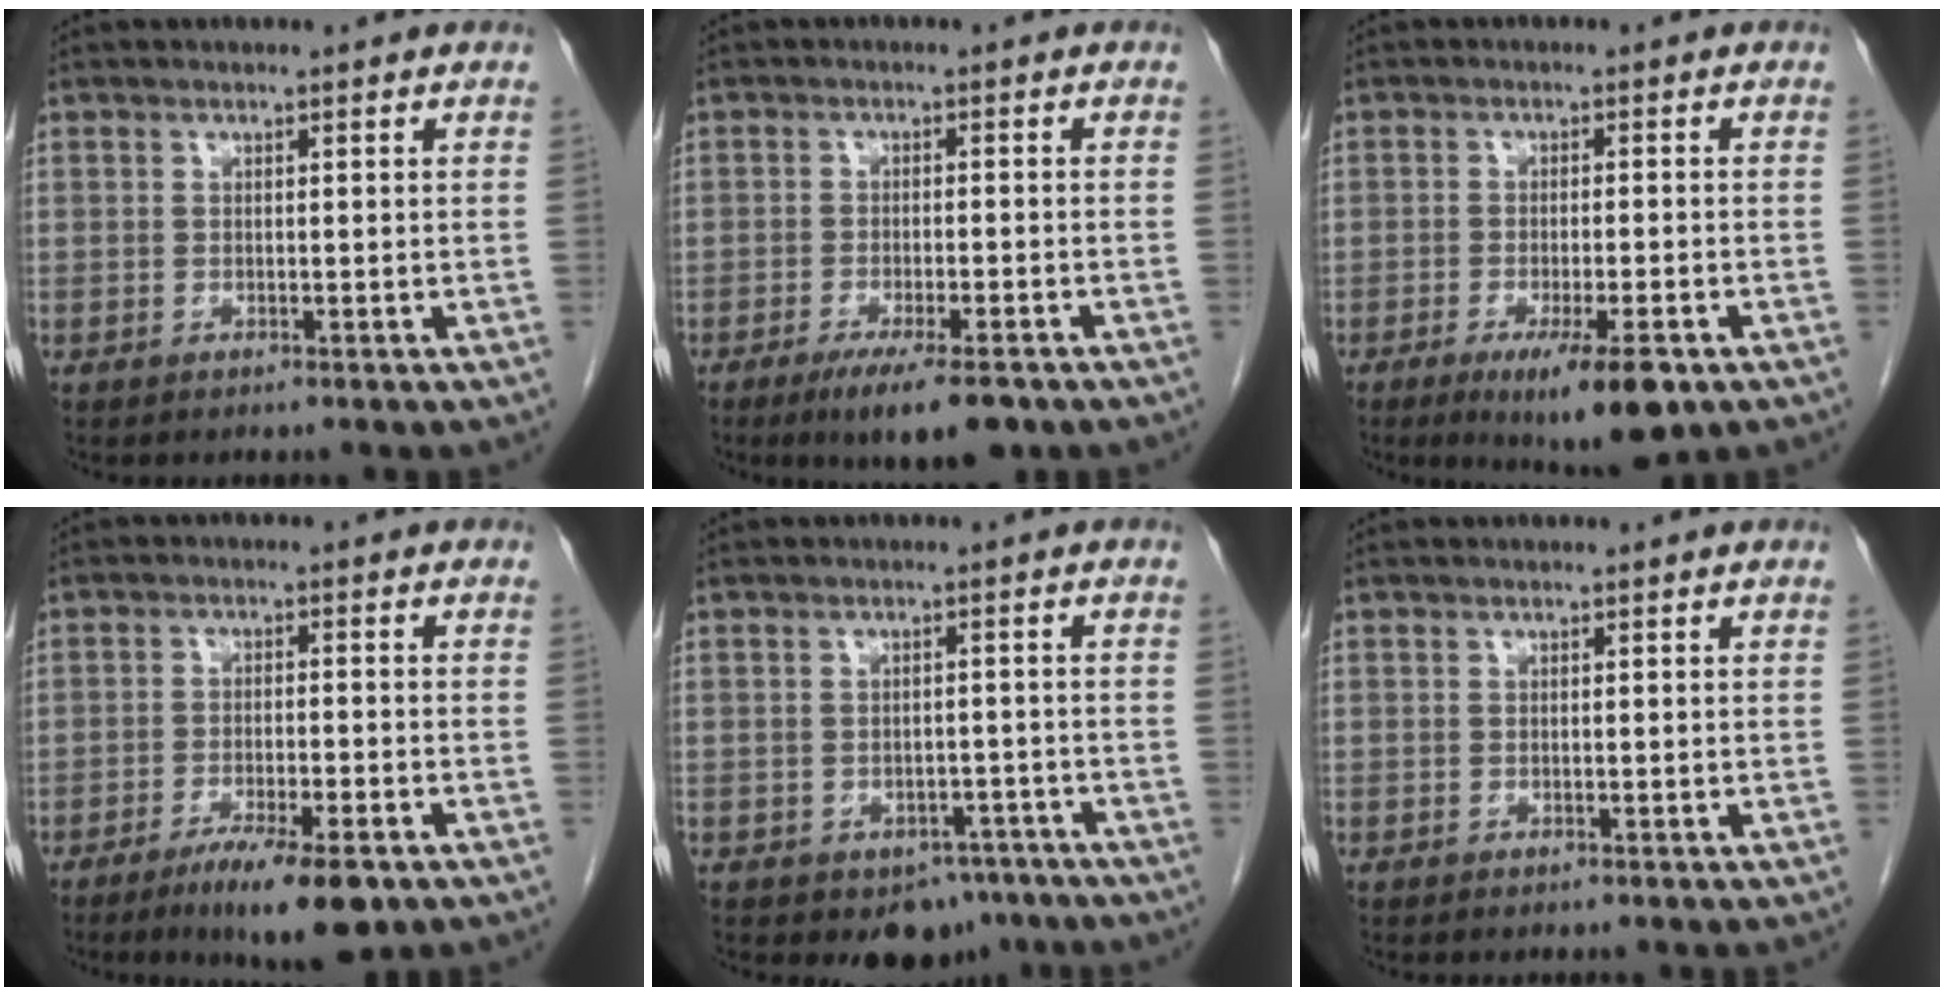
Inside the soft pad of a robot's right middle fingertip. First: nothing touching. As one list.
[{"total": 8.1, "force": [-5.6, 1.6, 5.7], "torque": [-0.083, -0.014, -0.084]}, {"total": 8.7, "force": [-4.8, 1.5, 7.1], "torque": [-0.106, -0.018, -0.067]}, {"total": 8.8, "force": [-5.6, 1.4, 6.6], "torque": [-0.104, -0.016, -0.087]}, {"total": 5.1, "force": [-3.4, 3.3, 1.8], "torque": [-0.009, 0.008, -0.040]}, {"total": 0.0}]